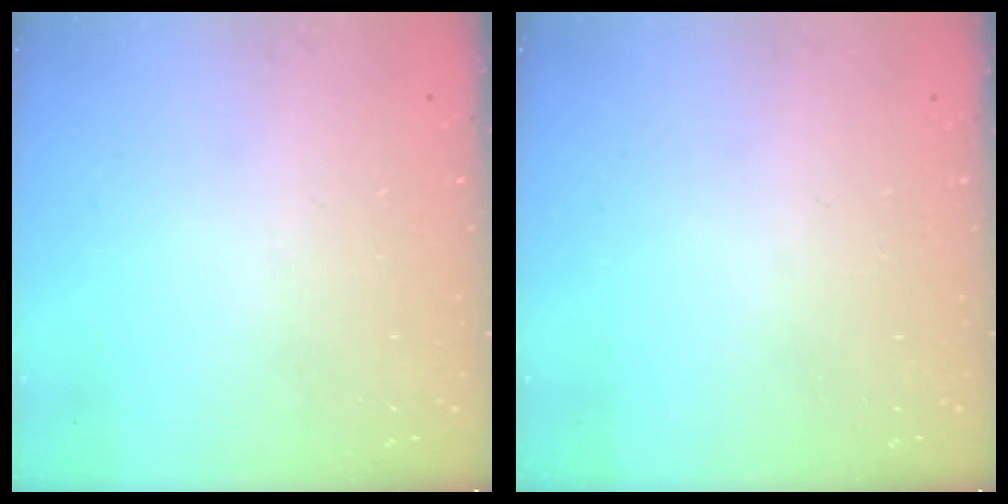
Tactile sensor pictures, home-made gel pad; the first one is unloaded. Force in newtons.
{"total": 0.0}